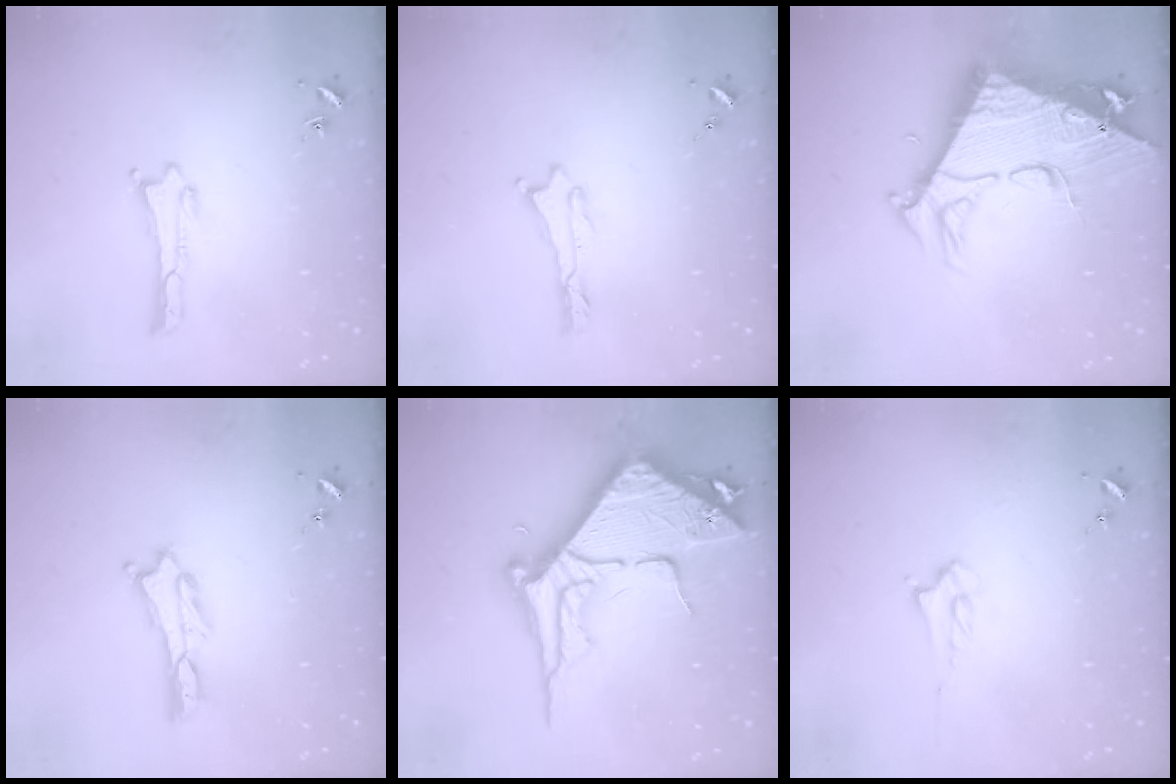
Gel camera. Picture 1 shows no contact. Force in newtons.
{"total": 0.0}
{"total": 10.8, "press": 10.8, "slide": 0.9}
{"total": 0.8, "press": 0.7, "slide": 0.2}
{"total": 12.6, "press": 12.5, "slide": 1.6}
{"total": 2.0, "press": 1.9, "slide": 0.3}